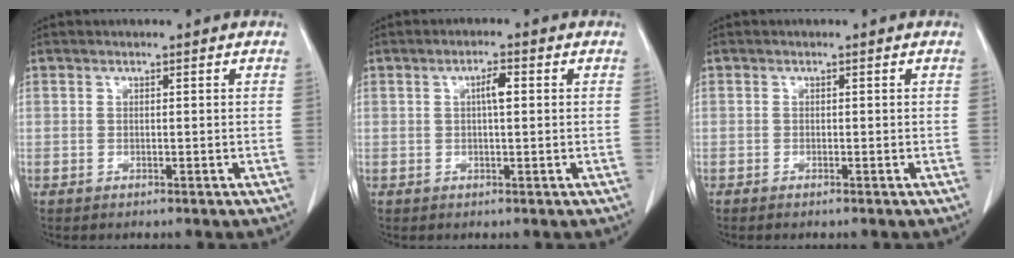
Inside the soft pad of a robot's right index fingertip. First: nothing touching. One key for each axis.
{"total": 2.6, "fx": 0.5, "fy": 0.5, "fz": 2.5, "tx": -0.044, "ty": 0.005, "tz": 0.008}
{"total": 0.0}